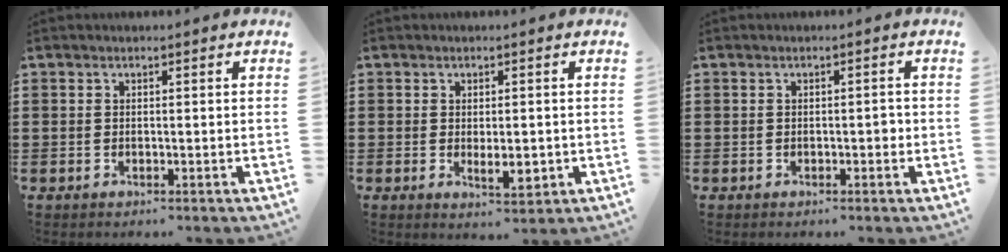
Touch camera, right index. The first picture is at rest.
{"total": 3.8, "force": [-0.5, 1.5, 3.4], "torque": [-0.043, -0.005, -0.012]}
{"total": 1.1, "force": [-0.3, 0.4, 1.0], "torque": [-0.019, 0.001, -0.007]}